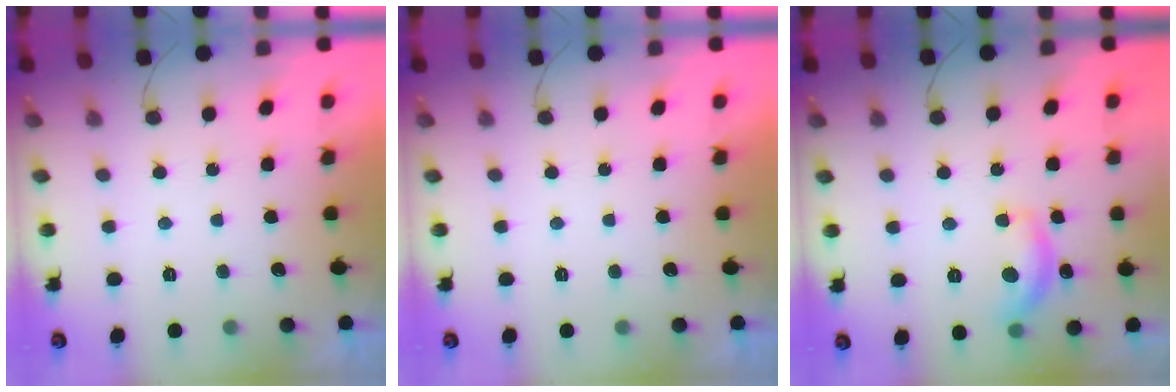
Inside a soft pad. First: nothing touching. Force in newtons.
{"total": 0.0}
{"total": 12.6, "press": 12.6, "slide": 0.8}